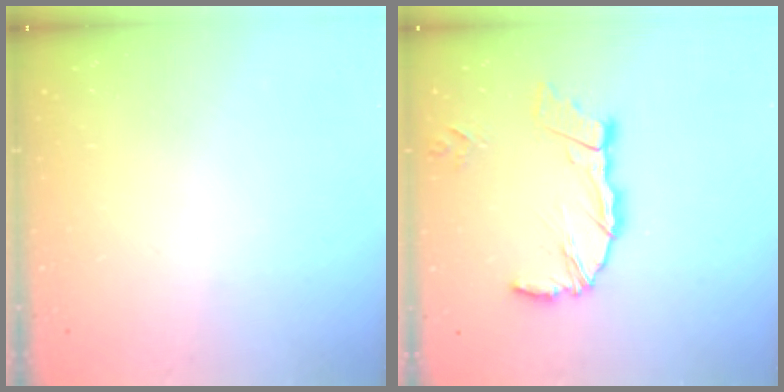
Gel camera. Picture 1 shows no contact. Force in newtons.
{"total": 13.2, "press": 13.0, "slide": 2.3}